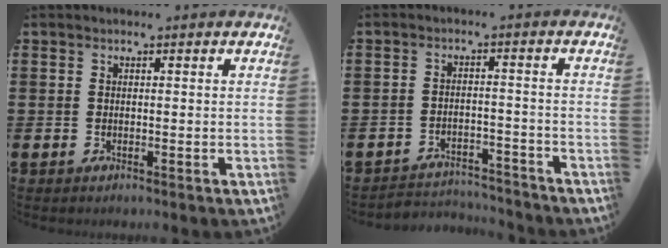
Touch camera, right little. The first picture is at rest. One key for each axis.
{"total": 3.2, "fx": -3.2, "fy": 0.4, "fz": 0.0, "tx": -0.006, "ty": 0.004, "tz": -0.069}